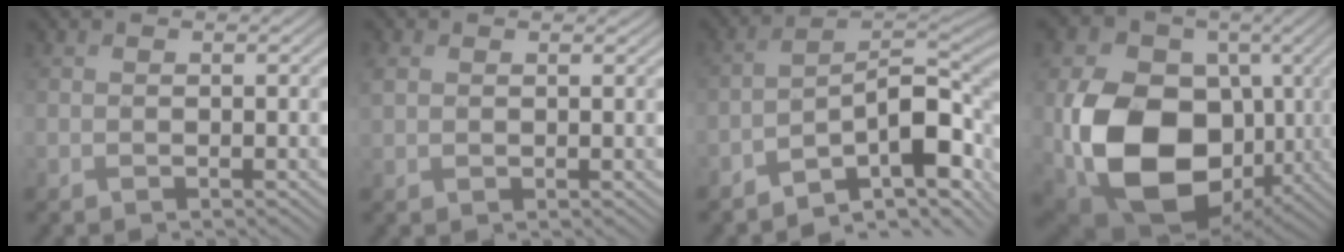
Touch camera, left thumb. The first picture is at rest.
{"total": 2.1, "force": [1.0, 1.4, 1.2], "torque": [-0.036, 0.004, 0.020]}
{"total": 11.7, "force": [-6.8, 4.0, 8.6], "torque": [-0.125, -0.002, -0.124]}
{"total": 17.5, "force": [-2.7, 12.6, 11.9], "torque": [-0.252, -0.041, -0.044]}